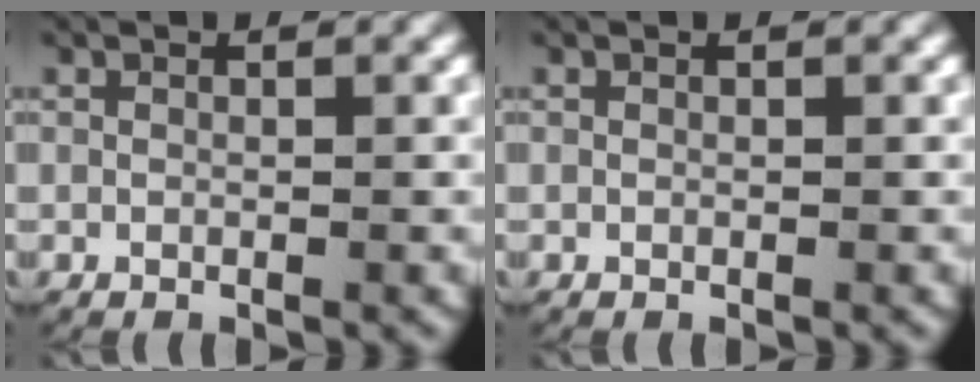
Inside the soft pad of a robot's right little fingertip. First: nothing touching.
{"total": 0.0}